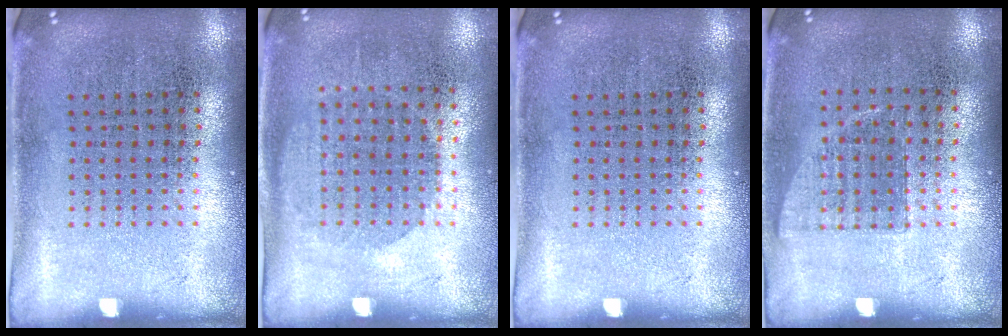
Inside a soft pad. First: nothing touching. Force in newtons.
{"total": 1.0, "press": 0.9, "slide": 0.5}
{"total": 0.0}
{"total": 0.7, "press": 0.6, "slide": 0.2}